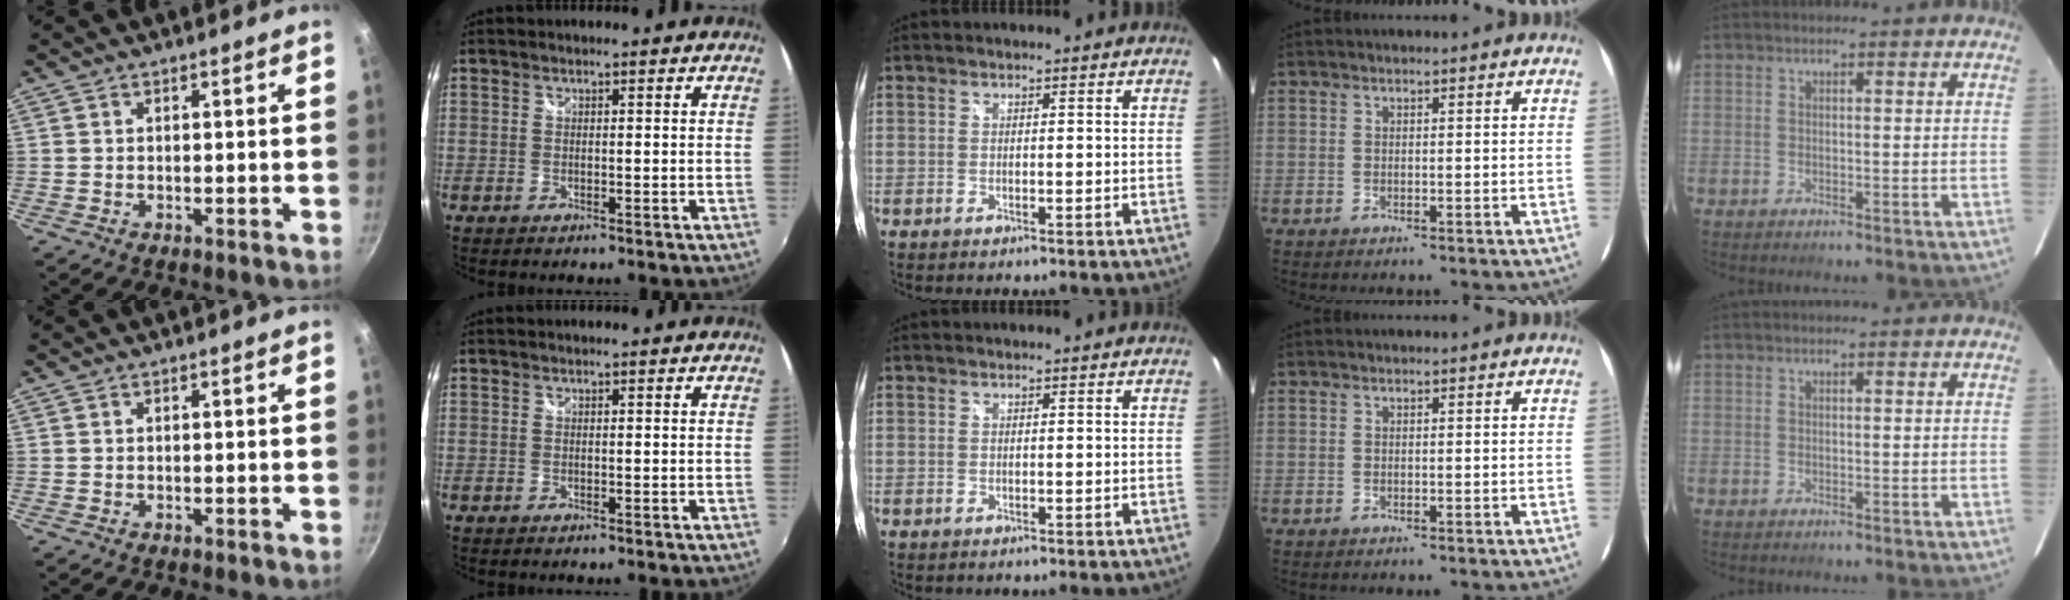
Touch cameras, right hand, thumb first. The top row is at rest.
{}